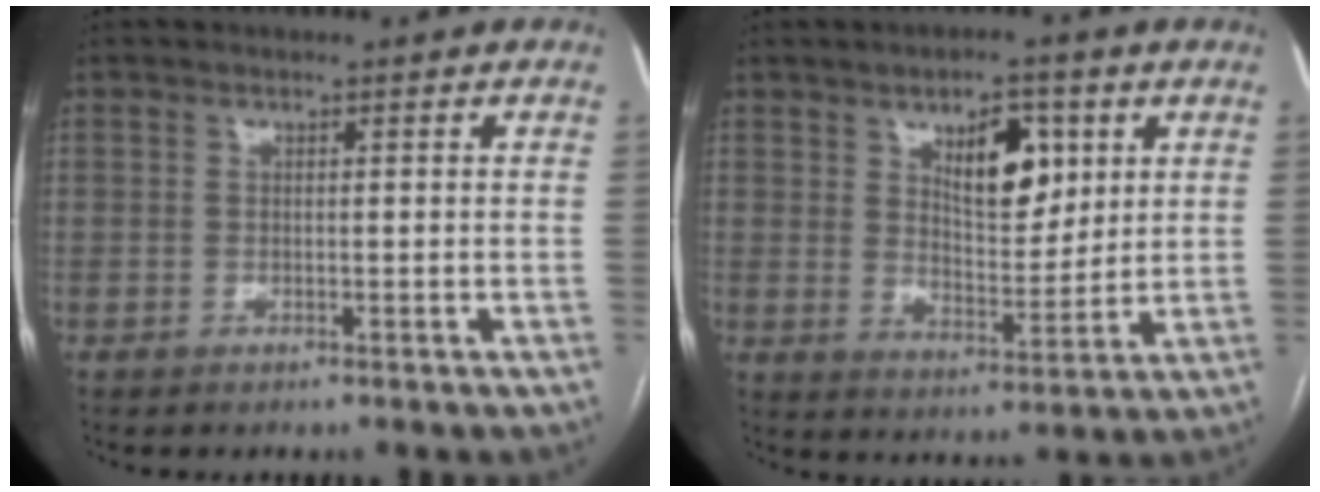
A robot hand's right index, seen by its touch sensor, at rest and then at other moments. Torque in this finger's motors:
{"motor_torque": [0.74, 0.66, 0.20, 0.10]}